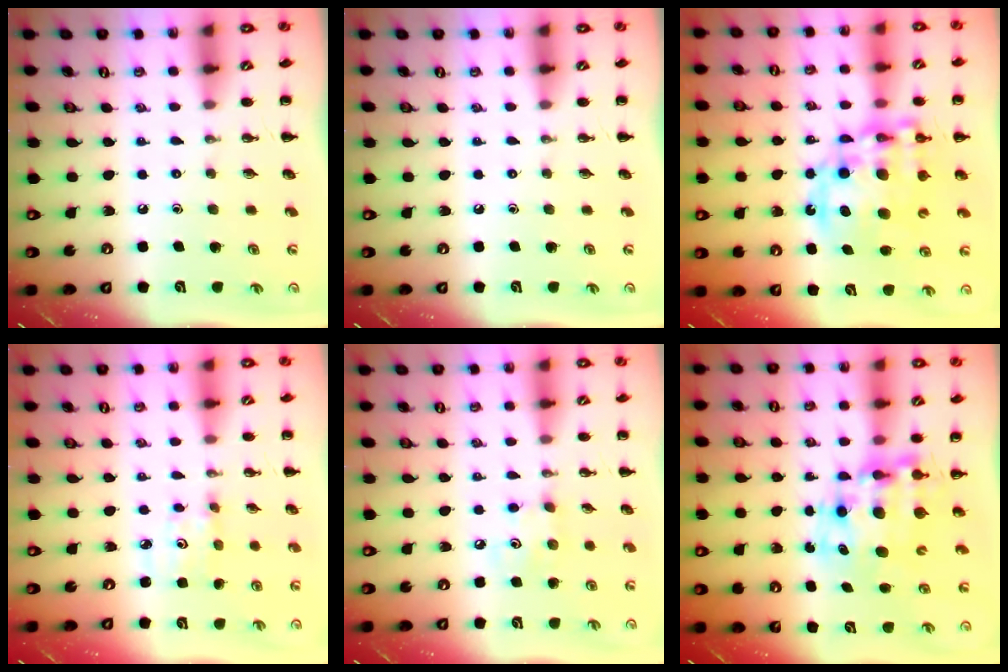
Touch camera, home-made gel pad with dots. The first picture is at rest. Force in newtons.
{"total": 0.0}
{"total": 18.2, "press": 17.7, "slide": 4.2}
{"total": 2.6, "press": 2.6, "slide": 0.3}
{"total": 3.4, "press": 3.3, "slide": 0.6}
{"total": 10.3, "press": 10.0, "slide": 2.8}